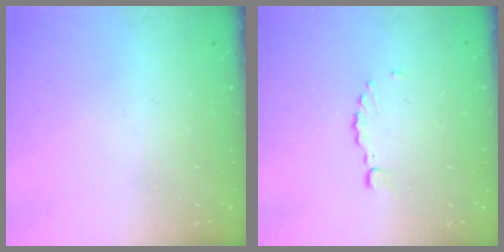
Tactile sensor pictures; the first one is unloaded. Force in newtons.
{"total": 1.1, "press": 1.1, "slide": 0.3}